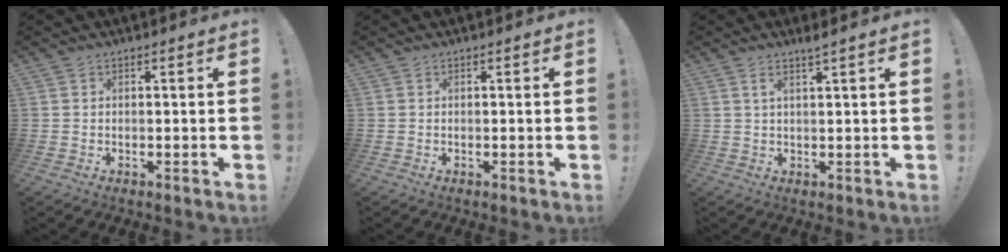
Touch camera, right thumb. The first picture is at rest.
{"total": 0.0}
{"total": 2.7, "force": [1.6, -0.5, 2.1], "torque": [-0.034, -0.006, 0.025]}